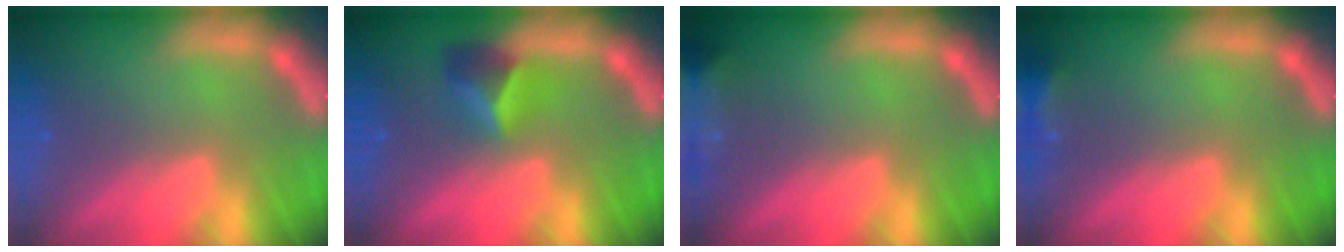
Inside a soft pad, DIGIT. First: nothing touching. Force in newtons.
{"total": 3.4}
{"total": 8.5}
{"total": 3.0}